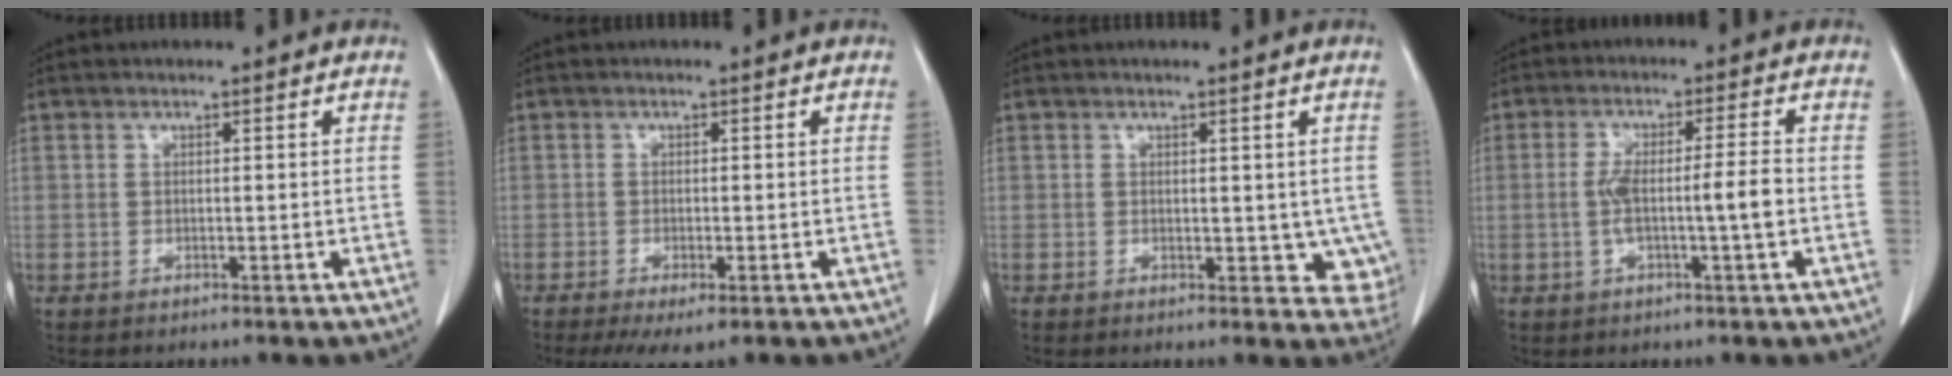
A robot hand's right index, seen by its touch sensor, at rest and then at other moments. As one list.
[{"total": 4.5, "force": [-2.9, 1.0, 3.3], "torque": [-0.050, -0.015, -0.044]}, {"total": 5.2, "force": [0.3, 3.0, 4.1], "torque": [-0.021, -0.008, 0.008]}, {"total": 6.4, "force": [-1.0, 0.0, 6.3], "torque": [-0.123, 0.010, -0.015]}]